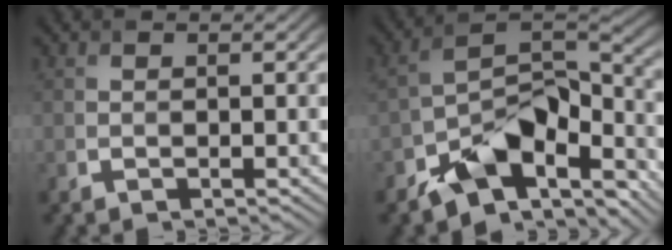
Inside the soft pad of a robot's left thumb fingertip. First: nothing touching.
{"total": 11.7, "force": [-8.0, 5.6, 6.5], "torque": [-0.098, -0.005, -0.149]}